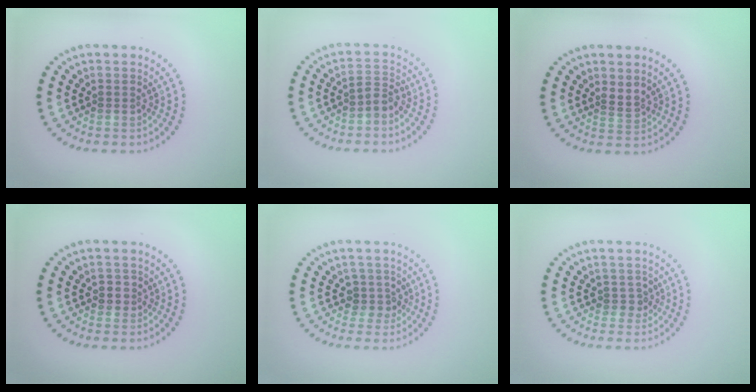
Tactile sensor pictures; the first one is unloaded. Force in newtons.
{"total": 1.6, "press": 1.4, "slide": 0.9}
{"total": 1.2, "press": 0.7, "slide": 1.0}
{"total": 1.2, "press": 1.1, "slide": 0.5}
{"total": 2.0, "press": 1.6, "slide": 1.2}
{"total": 1.4, "press": 1.2, "slide": 0.9}